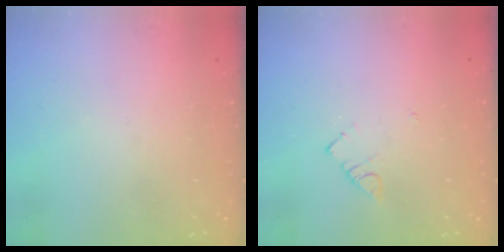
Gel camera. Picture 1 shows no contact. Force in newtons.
{"total": 3.2, "press": 3.1, "slide": 0.5}